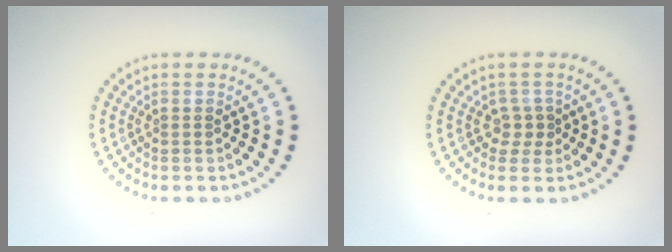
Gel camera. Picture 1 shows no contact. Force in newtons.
{"total": 1.6, "press": 1.2, "slide": 1.1}